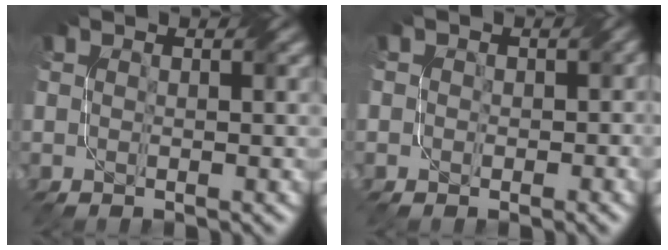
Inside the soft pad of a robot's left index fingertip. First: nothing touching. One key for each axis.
{"total": 2.0, "fx": 0.2, "fy": 1.9, "fz": 0.8, "tx": 0.004, "ty": 0.007, "tz": -0.001}